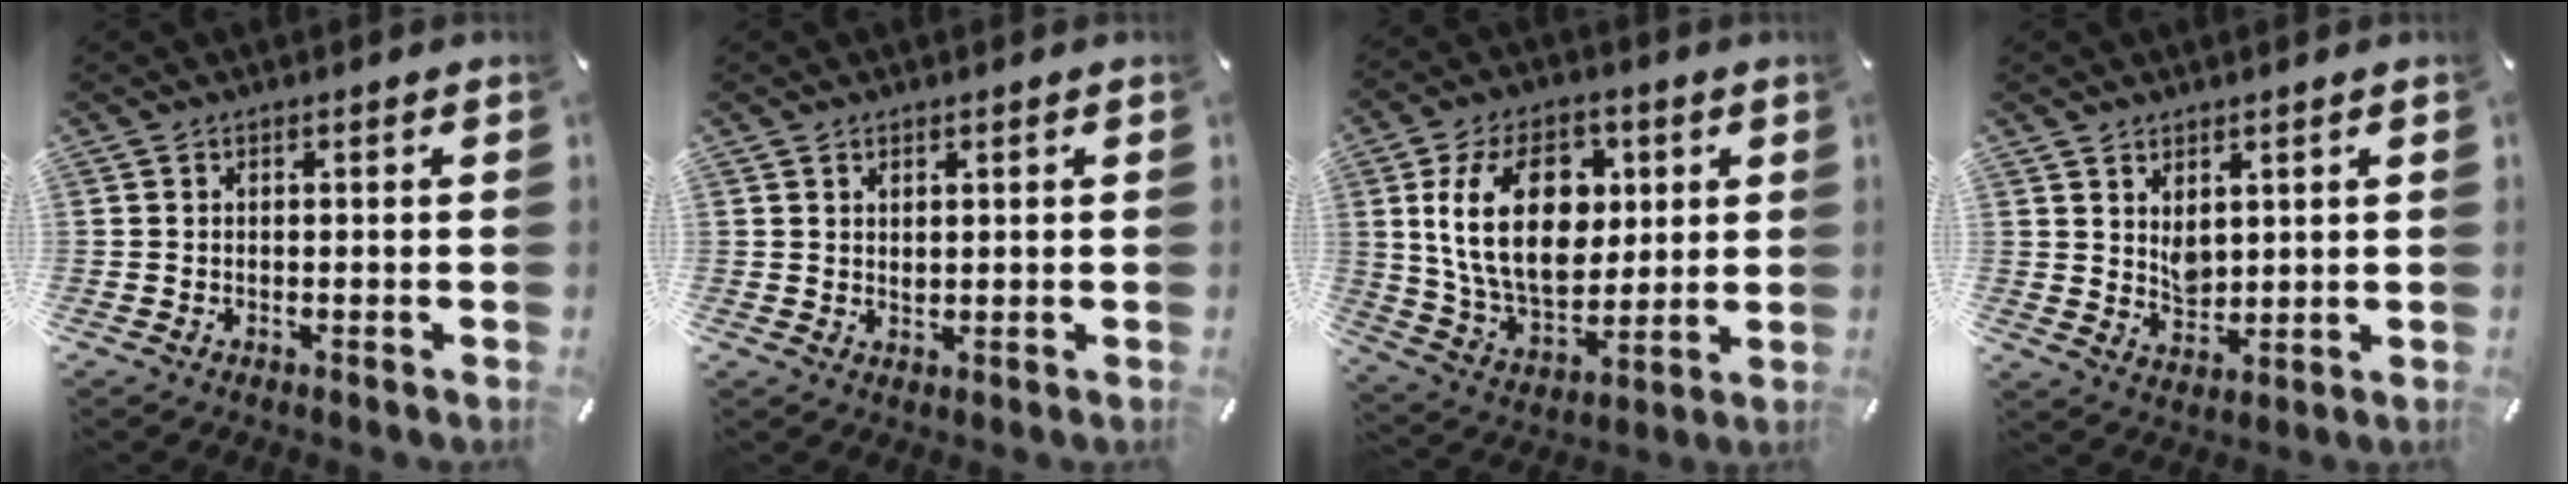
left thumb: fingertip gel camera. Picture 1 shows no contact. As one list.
[{"total": 1.4, "force": [1.0, 0.8, 0.3], "torque": [0.002, -0.003, 0.018]}, {"total": 20.7, "force": [4.4, 14.0, 14.6], "torque": [-0.288, 0.004, 0.074]}, {"total": 4.9, "force": [2.9, 3.7, 1.6], "torque": [-0.024, -0.015, 0.053]}]